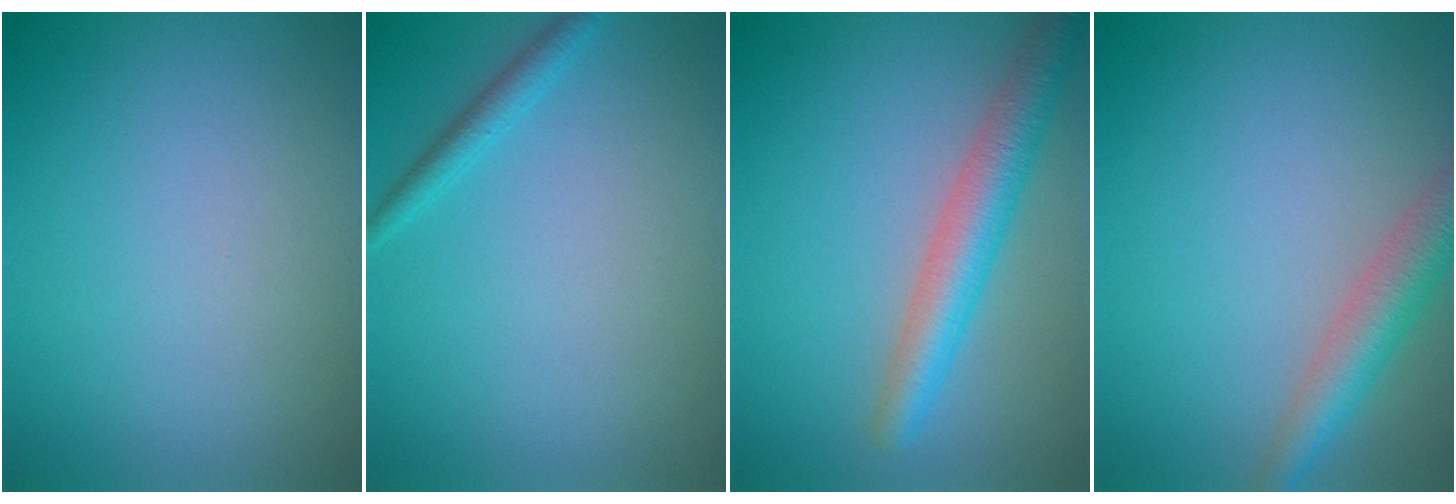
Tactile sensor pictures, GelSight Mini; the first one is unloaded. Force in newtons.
{"total": 1.4, "press": 1.4, "slide": 0.1}
{"total": 4.5, "press": 4.5, "slide": 0.2}
{"total": 4.2, "press": 4.2, "slide": 0.1}